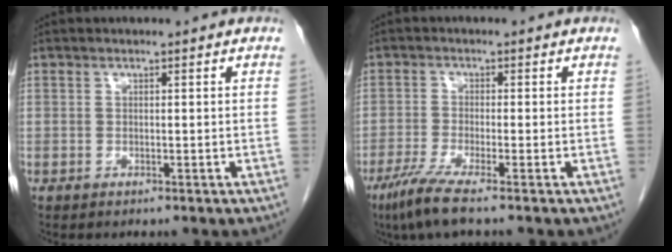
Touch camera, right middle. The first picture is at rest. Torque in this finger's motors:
{"motor_torque": [0.80, -0.63, 0.20, 0.06]}